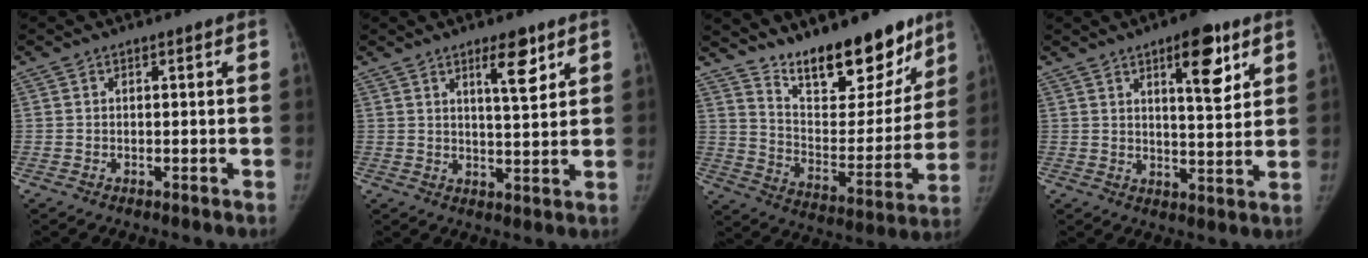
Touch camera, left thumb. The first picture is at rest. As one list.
[{"total": 6.3, "force": [3.8, 1.6, 4.8], "torque": [-0.062, -0.027, 0.060]}, {"total": 21.2, "force": [15.9, 8.1, 11.5], "torque": [-0.111, -0.106, 0.253]}, {"total": 9.7, "force": [5.2, 3.3, 7.5], "torque": [-0.087, -0.029, 0.074]}]